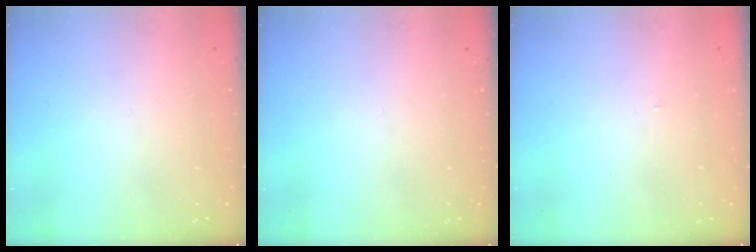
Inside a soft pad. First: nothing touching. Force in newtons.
{"total": 0.0}
{"total": 2.2, "press": 2.2, "slide": 0.3}